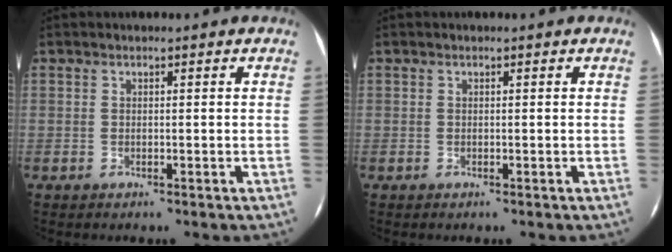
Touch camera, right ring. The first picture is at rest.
{"total": 0.0}